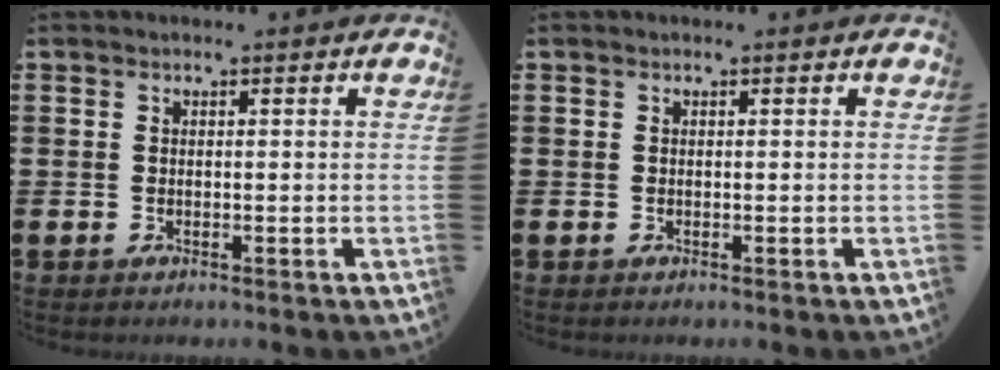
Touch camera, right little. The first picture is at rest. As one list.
[{"total": 0.0}]